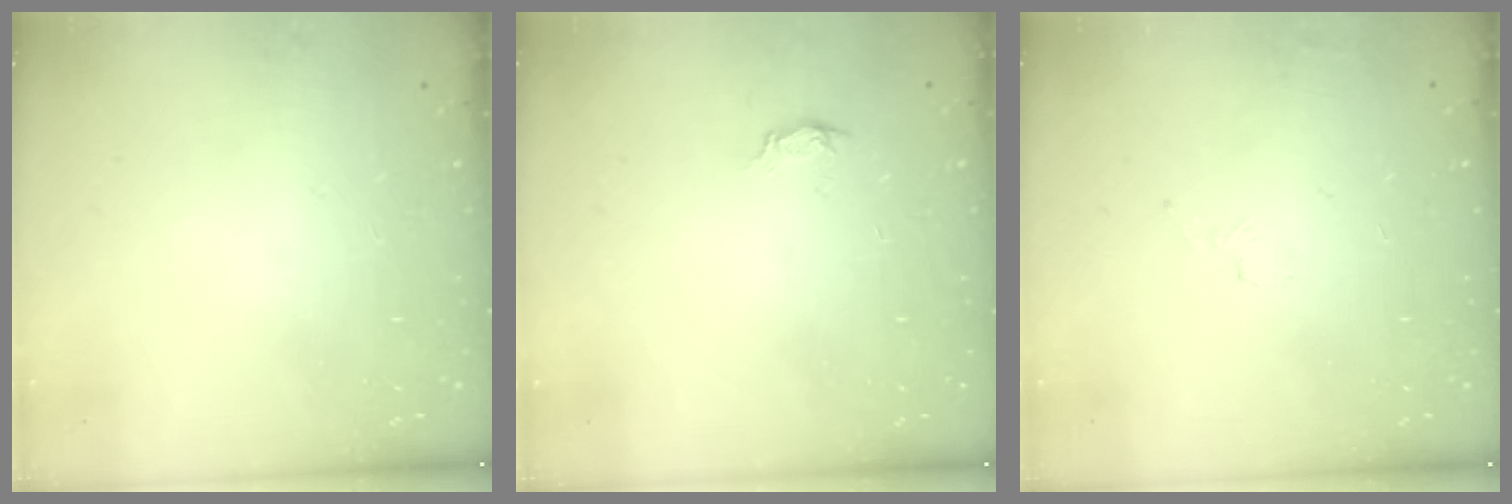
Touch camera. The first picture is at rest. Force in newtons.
{"total": 2.8, "press": 2.8, "slide": 0.3}
{"total": 4.3, "press": 3.9, "slide": 1.8}